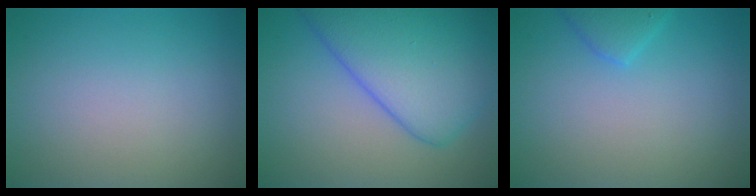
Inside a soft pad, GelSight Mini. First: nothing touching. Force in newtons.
{"total": 9.2, "press": 9.2, "slide": 0.3}
{"total": 1.9, "press": 1.9, "slide": 0.1}